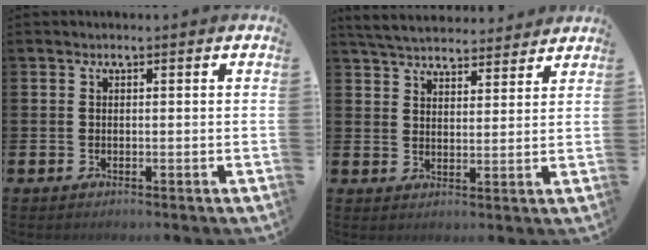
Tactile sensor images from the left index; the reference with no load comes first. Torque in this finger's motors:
{"motor_torque": [1.07, -1.07, 0.22, 0.13]}